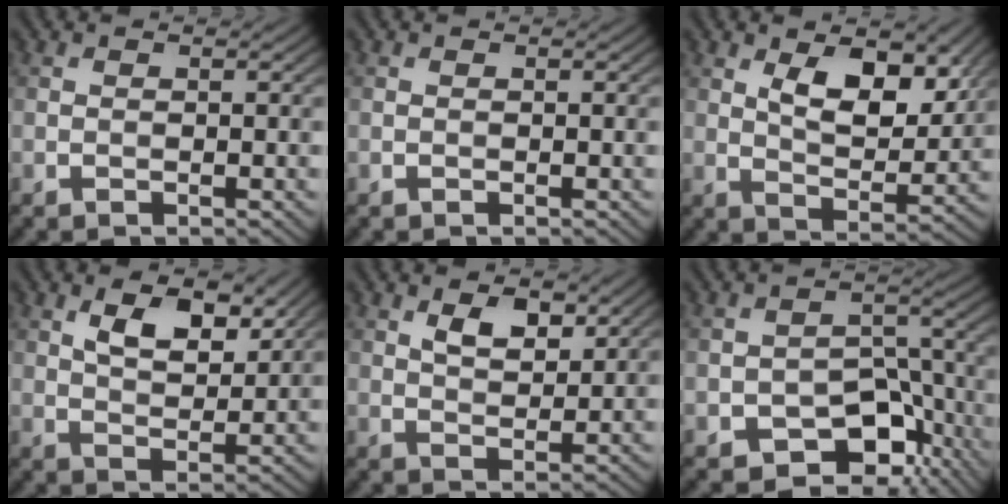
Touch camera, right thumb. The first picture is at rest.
{"total": 0.0}
{"total": 8.5, "force": [3.8, 4.1, 6.4], "torque": [-0.112, -0.009, 0.066]}
{"total": 6.4, "force": [3.4, 3.0, 4.5], "torque": [-0.083, -0.006, 0.064]}
{"total": 4.0, "force": [2.2, 1.9, 2.8], "torque": [-0.058, -0.005, 0.042]}
{"total": 9.7, "force": [-5.1, 6.0, 5.7], "torque": [-0.085, -0.014, -0.083]}